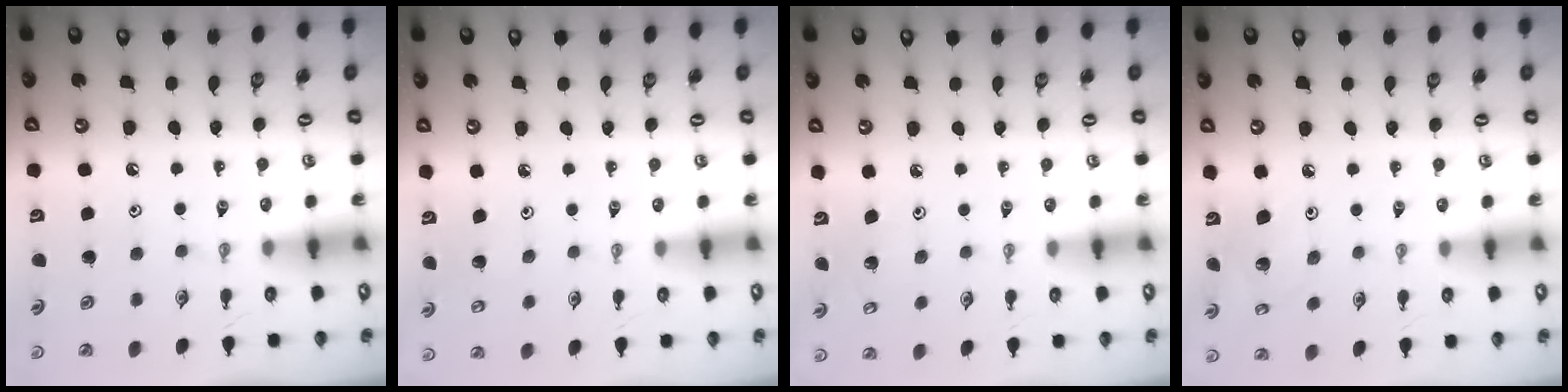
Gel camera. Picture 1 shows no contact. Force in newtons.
{"total": 4.6, "press": 4.5, "slide": 1.1}
{"total": 3.1, "press": 3.1, "slide": 0.2}
{"total": 6.0, "press": 5.6, "slide": 2.3}